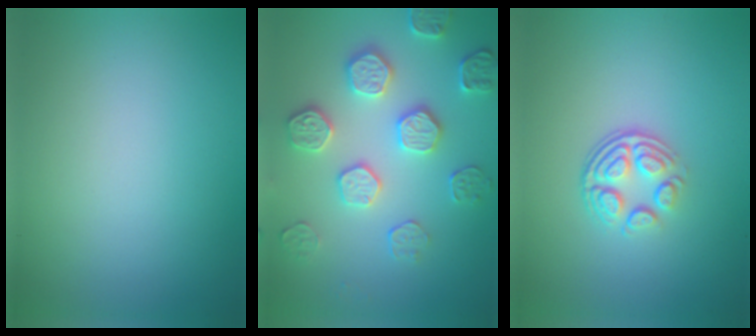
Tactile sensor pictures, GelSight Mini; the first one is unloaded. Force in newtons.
{"total": 4.5, "press": 4.2, "slide": 1.7}
{"total": 3.9, "press": 2.7, "slide": 2.8}